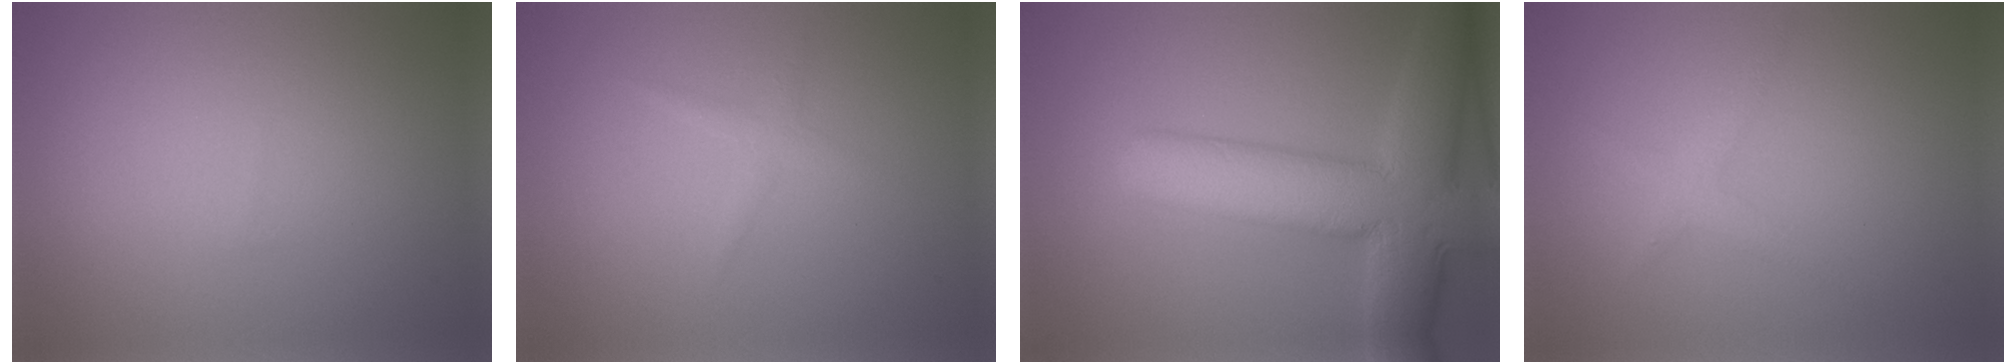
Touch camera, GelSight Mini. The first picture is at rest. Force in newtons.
{"total": 1.0, "press": 1.0, "slide": 0.1}
{"total": 10.1, "press": 10.1, "slide": 0.5}
{"total": 1.7, "press": 1.7, "slide": 0.1}